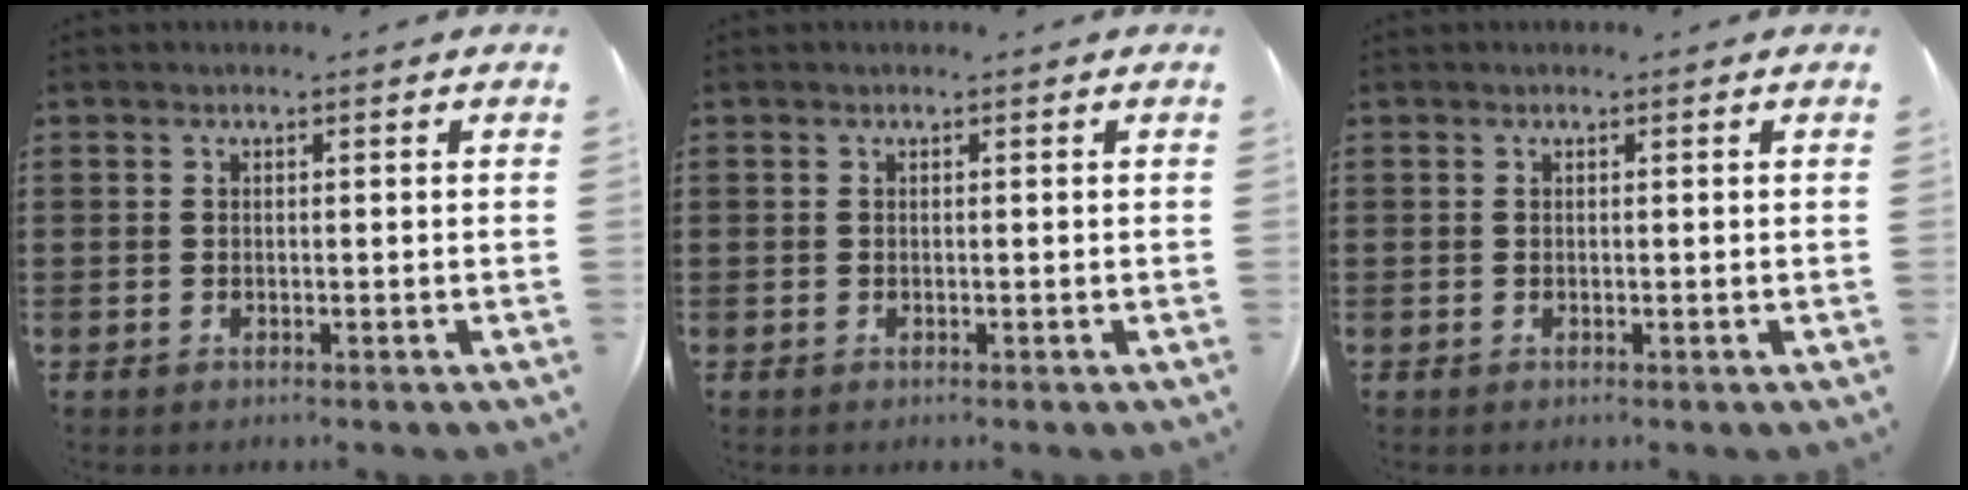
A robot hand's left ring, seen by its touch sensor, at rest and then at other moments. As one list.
[{"total": 0.0}, {"total": 0.0}]